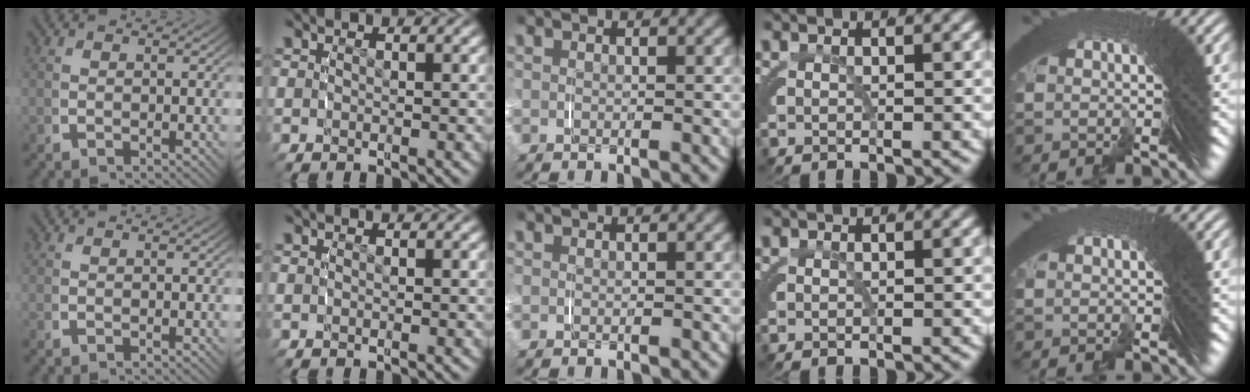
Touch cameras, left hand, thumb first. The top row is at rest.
{}